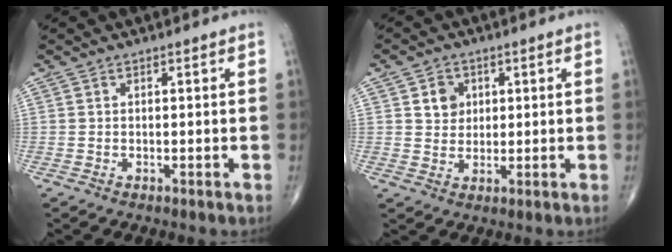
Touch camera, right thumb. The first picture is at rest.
{"total": 4.5, "force": [1.4, 3.9, 1.8], "torque": [-0.006, -0.005, 0.023]}